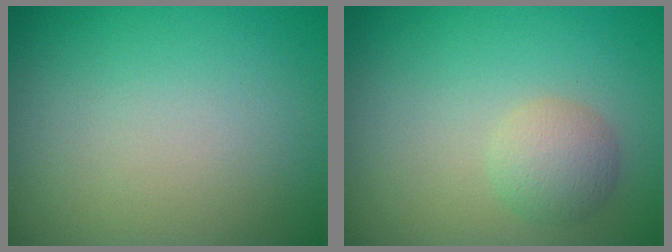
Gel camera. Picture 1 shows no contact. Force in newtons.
{"total": 2.4, "press": 2.4, "slide": 0.1}